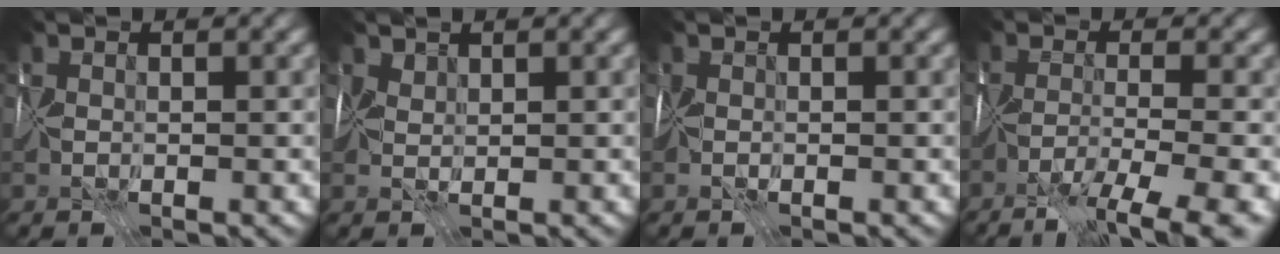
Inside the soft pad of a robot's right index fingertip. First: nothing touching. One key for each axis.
{"total": 1.3, "fx": 1.2, "fy": 0.3, "fz": 0.3, "tx": -0.012, "ty": 0.007, "tz": 0.024}
{"total": 0.8, "fx": -0.4, "fy": 0.3, "fz": 0.7, "tx": -0.017, "ty": -0.002, "tz": -0.014}
{"total": 7.8, "fx": -5.0, "fy": 1.2, "fz": 5.8, "tx": -0.092, "ty": -0.006, "tz": -0.083}